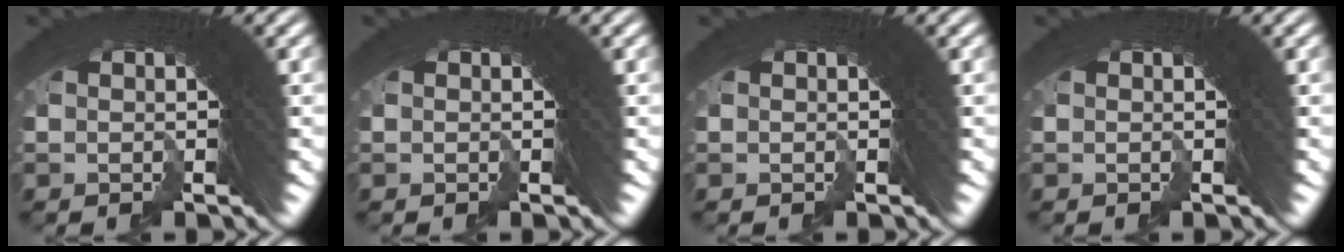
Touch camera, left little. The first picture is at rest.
{"total": 0.0}
{"total": 0.0}
{"total": 0.0}